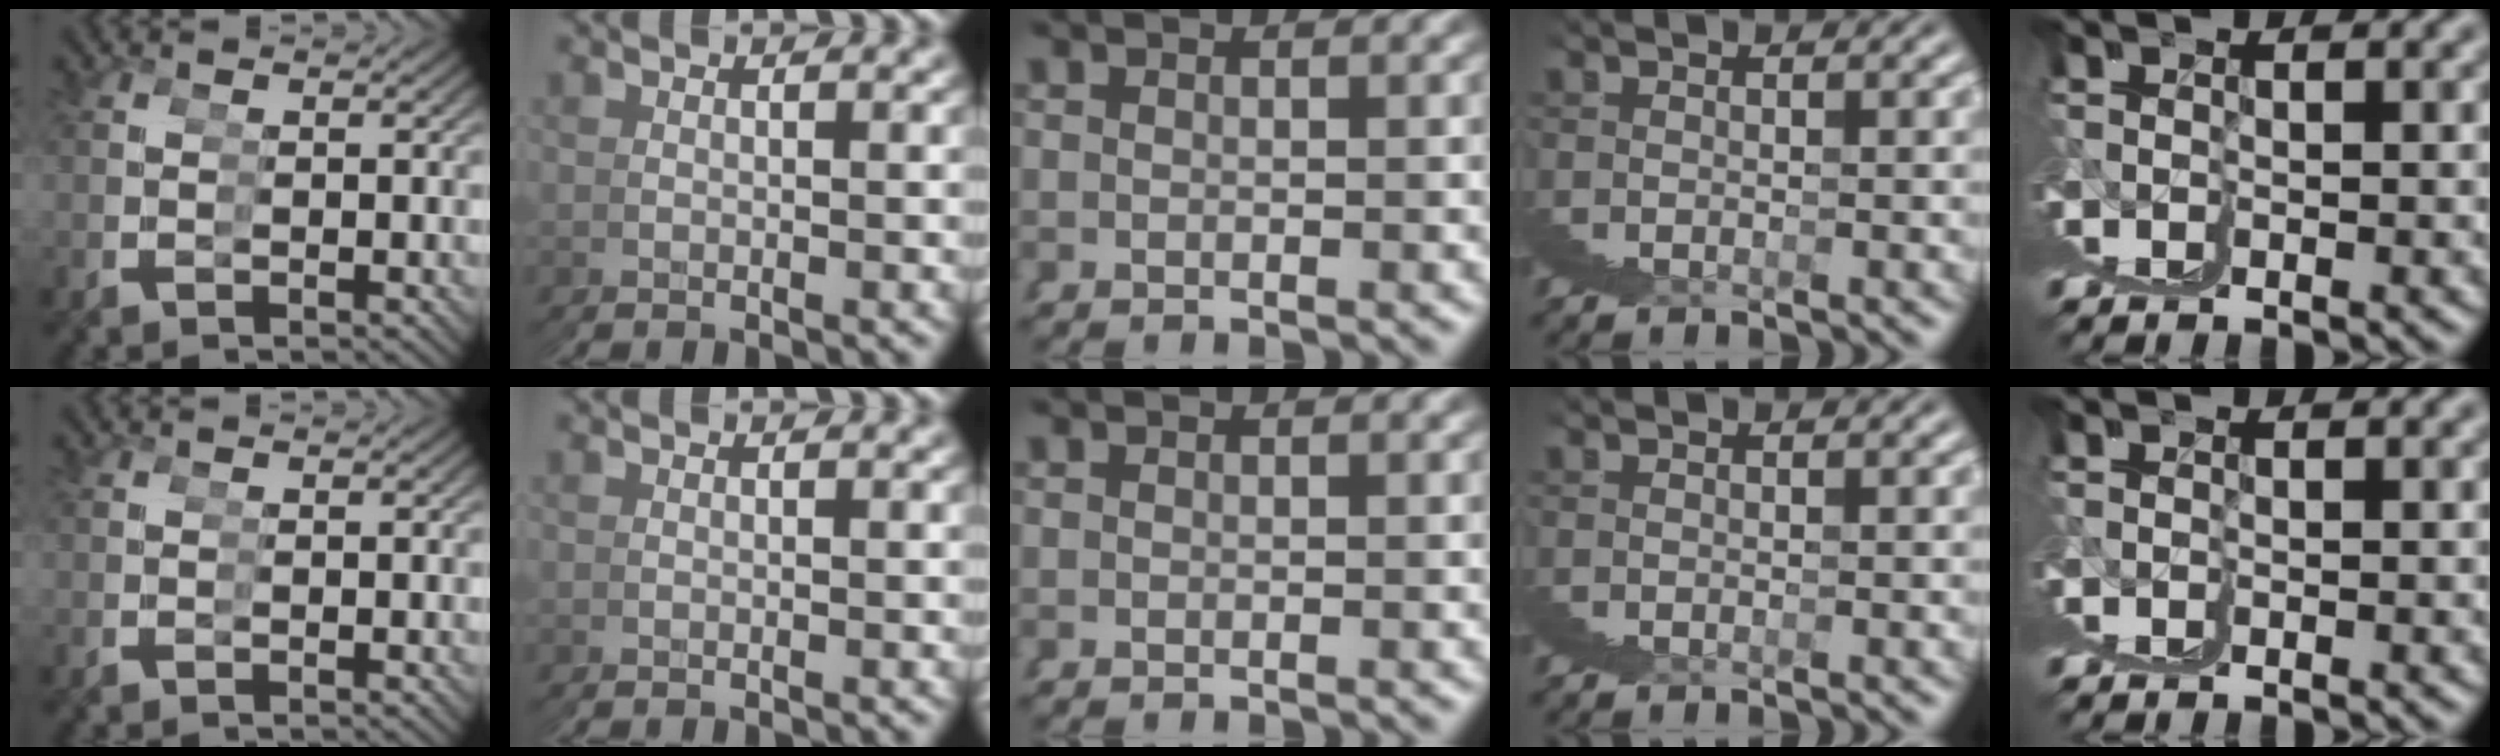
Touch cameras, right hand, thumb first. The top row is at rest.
{}